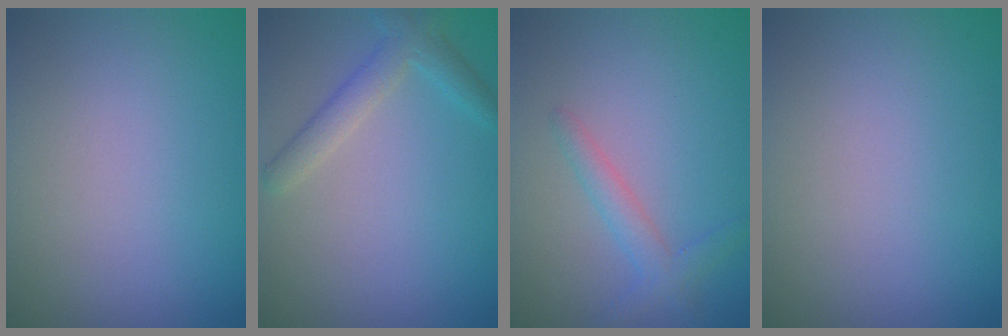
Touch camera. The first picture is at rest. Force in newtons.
{"total": 2.6, "press": 2.6, "slide": 0.1}
{"total": 2.2, "press": 2.2, "slide": 0.1}
{"total": 0.0}